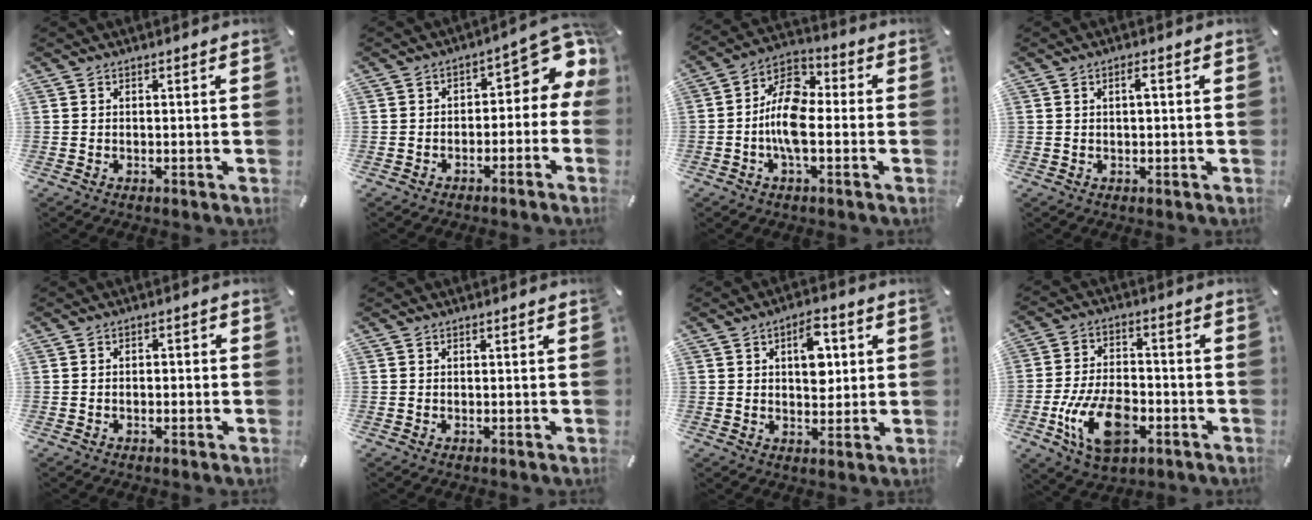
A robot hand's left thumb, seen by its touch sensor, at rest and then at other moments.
{"total": 8.3, "force": [2.2, 4.9, 6.4], "torque": [-0.071, -0.024, 0.036]}
{"total": 11.2, "force": [-2.6, 6.0, 9.1], "torque": [-0.190, 0.011, -0.045]}
{"total": 2.1, "force": [0.4, 0.7, 1.9], "torque": [-0.031, 0.001, 0.004]}
{"total": 1.6, "force": [-0.7, 1.0, 1.1], "torque": [-0.021, 0.004, -0.015]}
{"total": 0.0}
{"total": 9.1, "force": [2.3, 5.7, 6.8], "torque": [-0.080, -0.007, 0.033]}
{"total": 14.9, "force": [-5.8, 8.8, 10.6], "torque": [-0.213, 0.016, -0.100]}